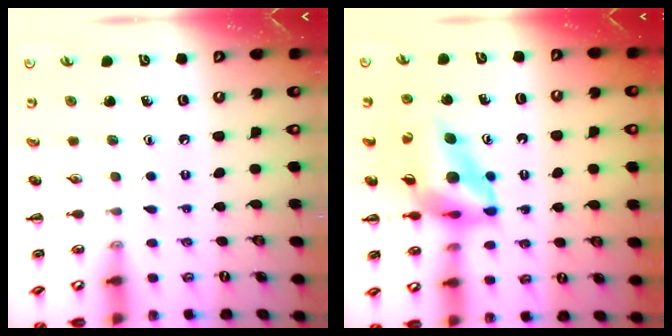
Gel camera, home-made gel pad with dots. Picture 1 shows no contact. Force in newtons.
{"total": 12.5, "press": 11.9, "slide": 3.8}